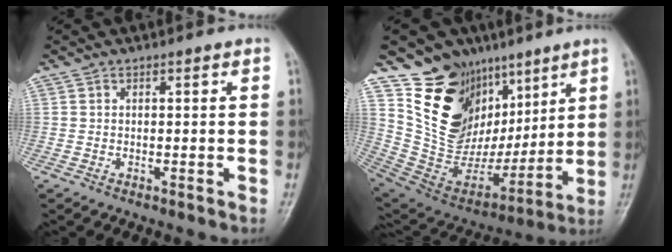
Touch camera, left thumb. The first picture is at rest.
{"total": 20.9, "force": [10.1, 15.6, 9.7], "torque": [-0.111, -0.035, 0.208]}